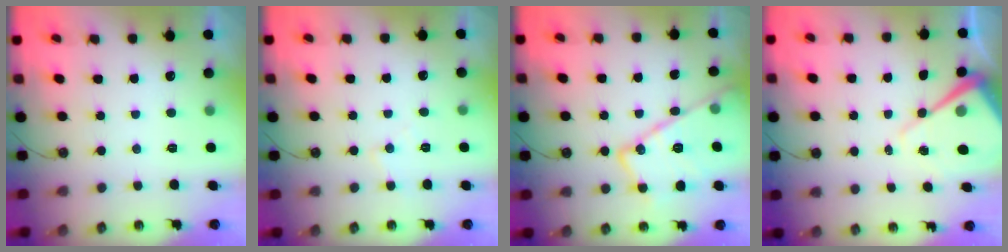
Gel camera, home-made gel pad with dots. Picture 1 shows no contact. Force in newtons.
{"total": 5.5, "press": 5.5, "slide": 0.7}
{"total": 18.9, "press": 18.9, "slide": 0.9}
{"total": 10.6, "press": 10.6, "slide": 0.9}